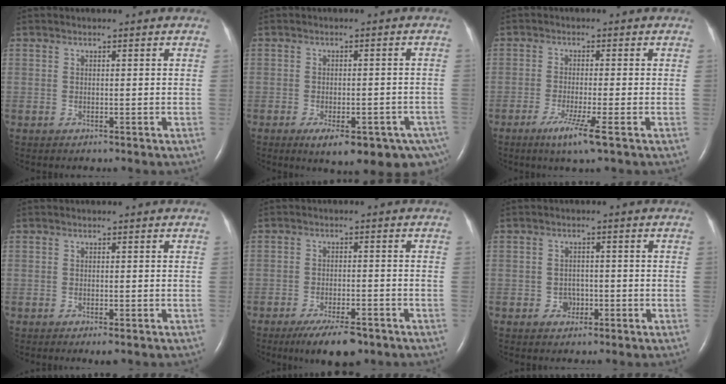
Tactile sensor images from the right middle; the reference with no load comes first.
{"total": 14.1, "force": [-9.0, 5.1, 9.6], "torque": [-0.088, -0.005, -0.109]}
{"total": 5.1, "force": [-2.8, -0.5, 4.2], "torque": [-0.081, -0.018, -0.052]}
{"total": 1.6, "force": [-1.1, 0.3, 1.2], "torque": [-0.018, -0.006, -0.014]}
{"total": 7.6, "force": [-5.5, 2.0, 4.8], "torque": [-0.080, -0.011, -0.085]}
{"total": 2.2, "force": [-0.9, 1.8, 0.9], "torque": [-0.010, 0.007, -0.013]}